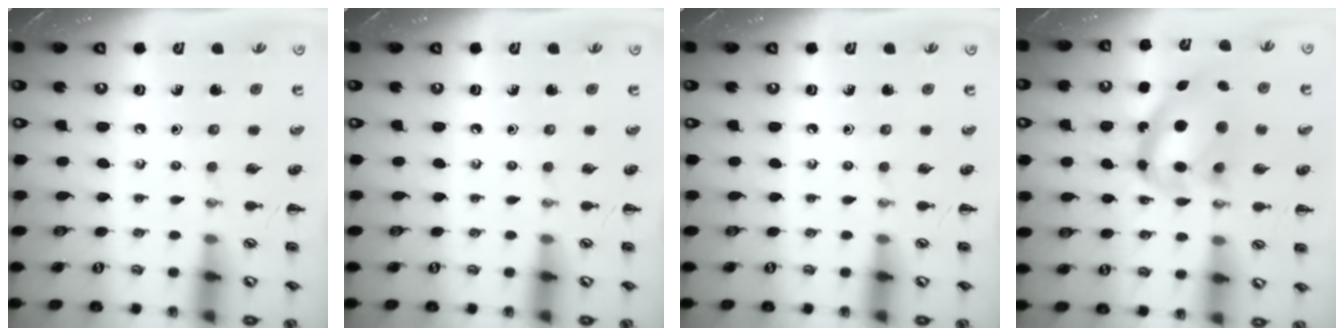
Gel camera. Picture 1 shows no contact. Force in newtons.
{"total": 0.0}
{"total": 0.0}
{"total": 12.4, "press": 12.0, "slide": 3.0}